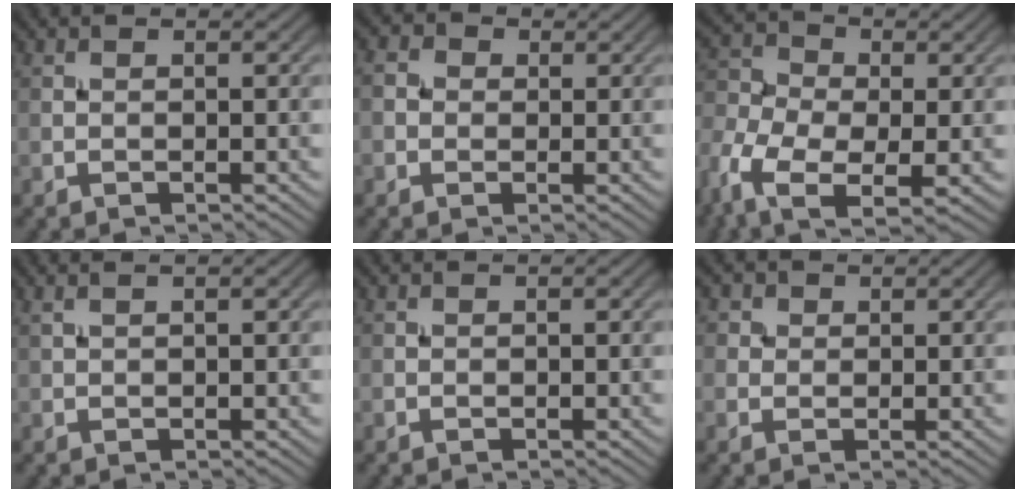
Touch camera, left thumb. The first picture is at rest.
{"total": 2.6, "force": [0.1, 2.4, 1.0], "torque": [-0.031, 0.004, -0.004]}
{"total": 10.9, "force": [-4.4, 6.1, 7.9], "torque": [-0.202, -0.015, -0.093]}
{"total": 1.0, "force": [0.8, 0.1, 0.6], "torque": [-0.019, 0.007, 0.016]}
{"total": 0.0}
{"total": 2.6, "force": [1.3, 2.1, 0.8], "torque": [-0.024, -0.002, 0.017]}